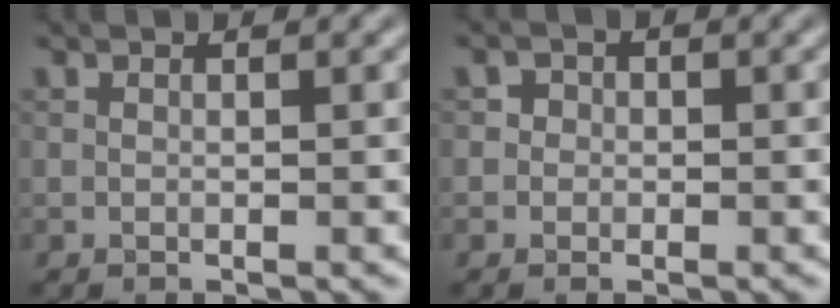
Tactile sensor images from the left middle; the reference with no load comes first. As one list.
[{"total": 1.6, "force": [0.1, 1.5, 0.3], "torque": [0.014, 0.001, -0.015]}]